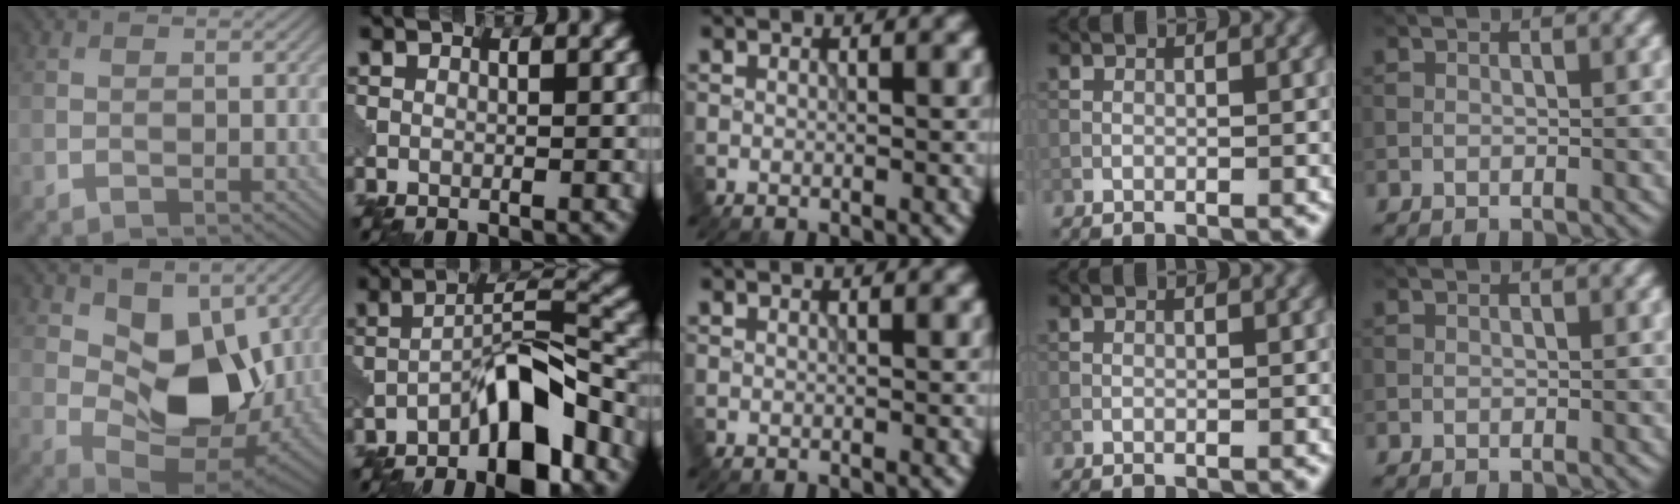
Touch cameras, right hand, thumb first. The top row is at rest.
{"thumb": {"total": 11.4, "force": [2.8, 7.2, 8.3], "torque": [-0.143, -0.020, 0.048]}, "index": {"total": 9.0, "force": [-5.4, 2.6, 6.7], "torque": [-0.101, 0.023, -0.096]}}